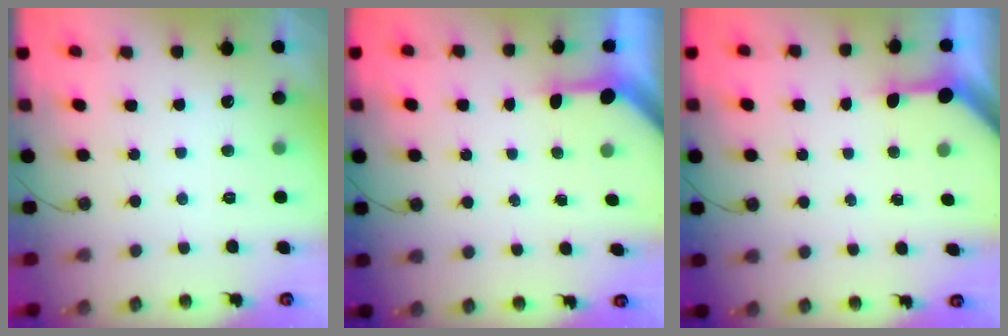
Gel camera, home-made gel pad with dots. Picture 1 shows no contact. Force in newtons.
{"total": 3.2, "press": 3.2, "slide": 0.2}
{"total": 3.5, "press": 3.5, "slide": 0.4}